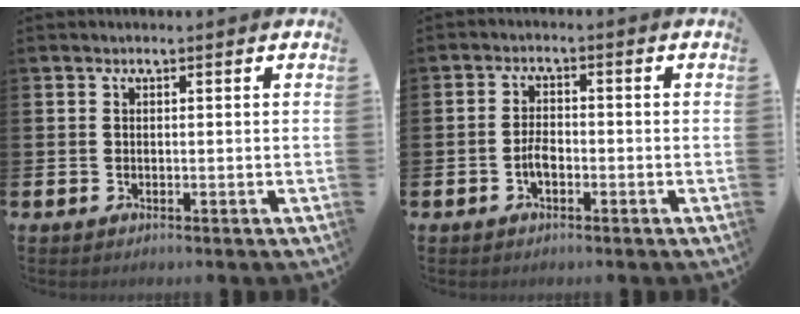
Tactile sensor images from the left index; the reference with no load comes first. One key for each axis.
{"total": 2.5, "fx": -0.9, "fy": 1.3, "fz": 1.9, "tx": -0.033, "ty": 0.002, "tz": -0.019}